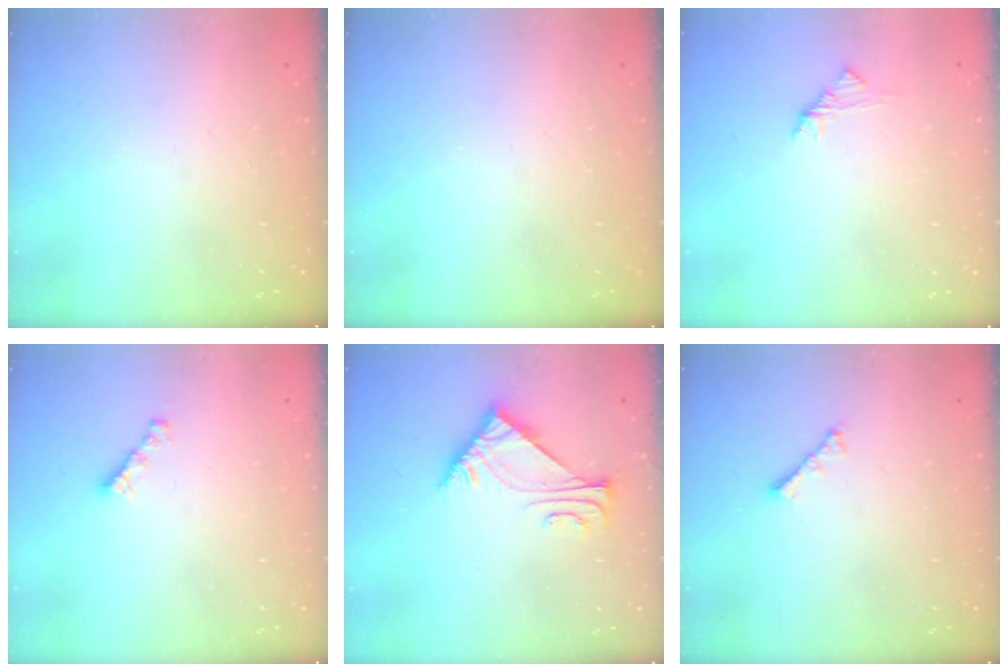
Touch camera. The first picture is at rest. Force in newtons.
{"total": 0.0}
{"total": 3.3, "press": 3.2, "slide": 0.8}
{"total": 3.0, "press": 3.0, "slide": 0.1}
{"total": 5.5, "press": 5.5, "slide": 0.9}
{"total": 3.0, "press": 3.0, "slide": 0.5}